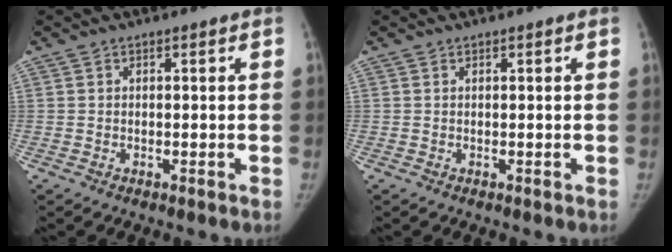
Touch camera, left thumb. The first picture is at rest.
{"total": 0.0}